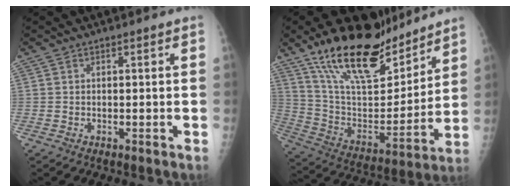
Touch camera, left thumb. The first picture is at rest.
{"total": 23.9, "force": [17.7, 8.9, 13.3], "torque": [-0.188, -0.086, 0.311]}